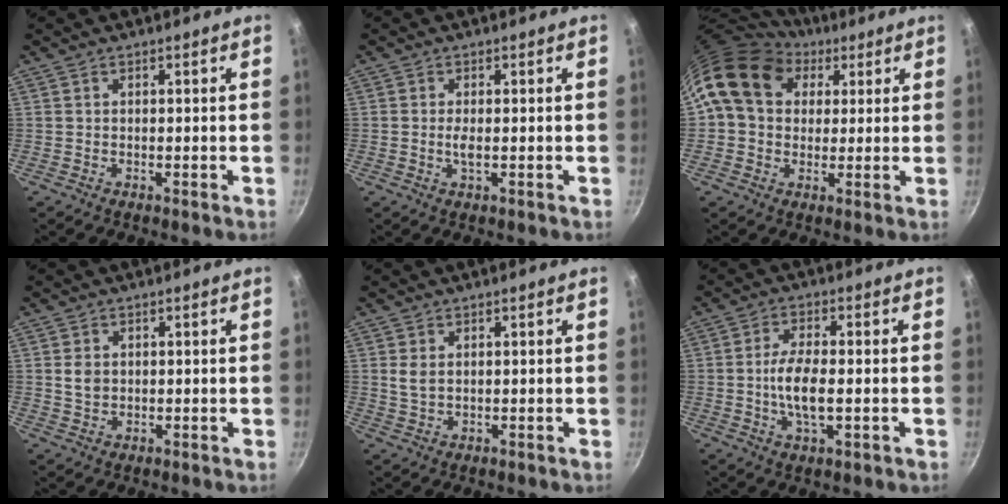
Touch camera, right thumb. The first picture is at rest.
{"total": 1.8, "force": [-0.1, 0.6, 1.7], "torque": [-0.041, -0.001, -0.005]}
{"total": 14.8, "force": [5.9, 11.4, 7.5], "torque": [-0.109, 0.009, 0.089]}
{"total": 2.9, "force": [0.5, 2.3, 1.7], "torque": [-0.024, 0.001, 0.011]}
{"total": 2.7, "force": [0.7, 1.7, 1.9], "torque": [-0.037, -0.004, 0.017]}
{"total": 7.6, "force": [-1.0, 3.0, 6.9], "torque": [-0.136, 0.006, -0.023]}